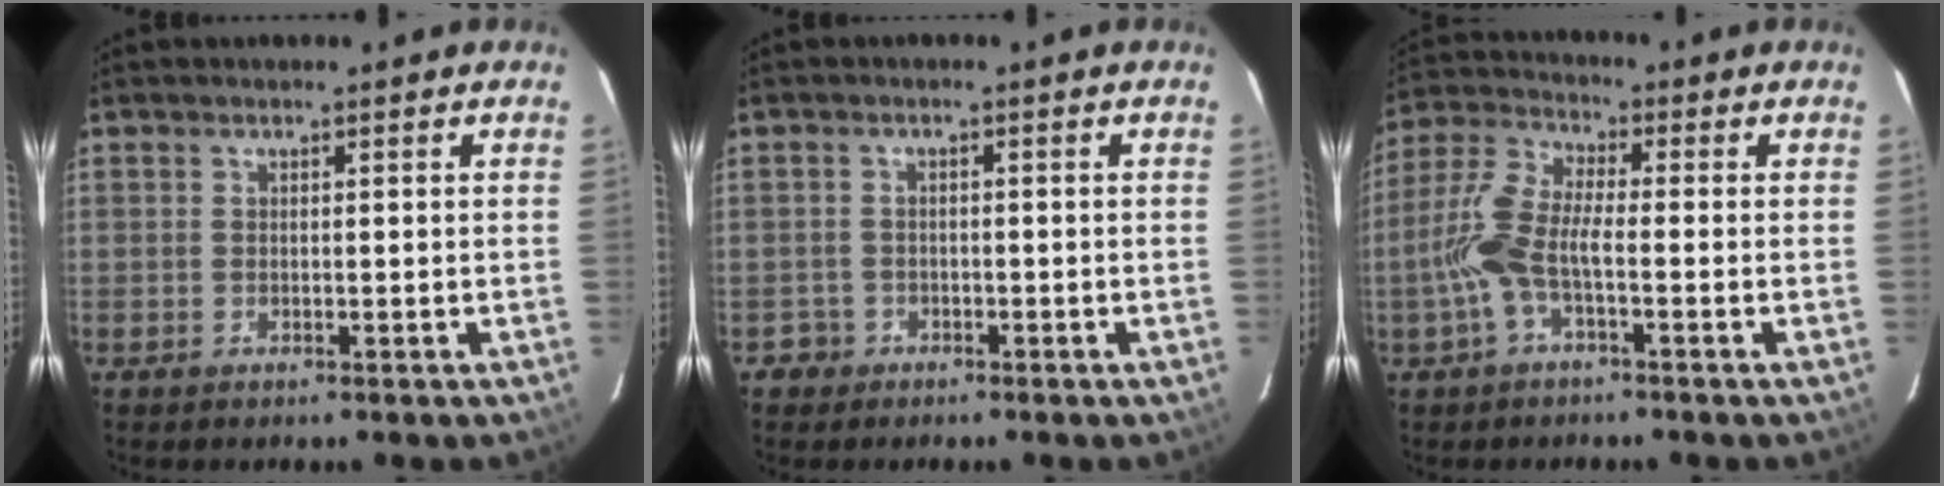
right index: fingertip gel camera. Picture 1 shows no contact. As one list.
[{"total": 2.8, "force": [-1.4, 2.5, -0.1], "torque": [0.001, 0.017, -0.021]}, {"total": 8.7, "force": [-2.6, 2.5, 7.9], "torque": [-0.186, 0.010, -0.055]}]